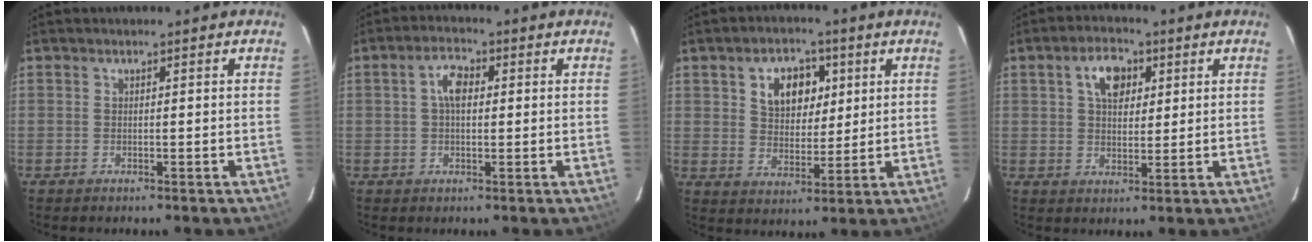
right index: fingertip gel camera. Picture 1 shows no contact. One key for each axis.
{"total": 4.2, "fx": 0.7, "fy": 2.3, "fz": 3.4, "tx": -0.064, "ty": 0.014, "tz": 0.012}
{"total": 8.9, "fx": 3.4, "fy": 6.2, "fz": 5.4, "tx": -0.096, "ty": 0.019, "tz": 0.063}
{"total": 6.4, "fx": 2.5, "fy": 3.9, "fz": 4.4, "tx": -0.073, "ty": 0.021, "tz": 0.045}